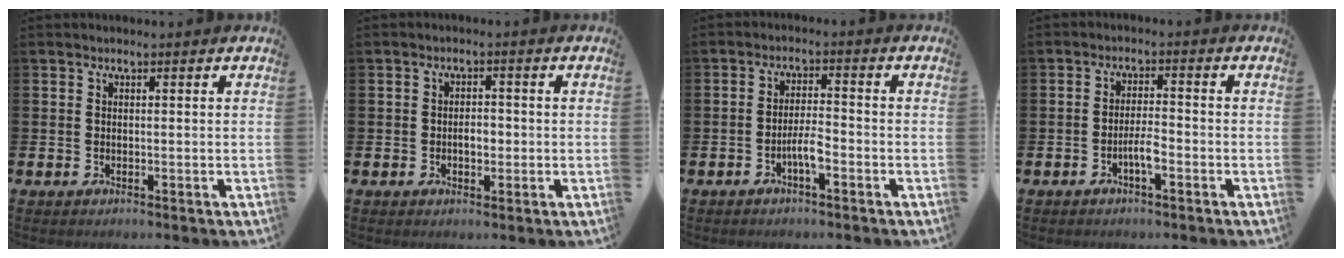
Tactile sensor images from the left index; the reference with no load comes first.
{"total": 2.0, "force": [-0.4, 1.3, 1.4], "torque": [-0.009, -0.002, -0.014]}
{"total": 3.1, "force": [-1.5, 0.7, 2.7], "torque": [-0.055, 0.009, -0.028]}
{"total": 2.8, "force": [-1.2, 0.6, 2.4], "torque": [-0.050, 0.008, -0.023]}